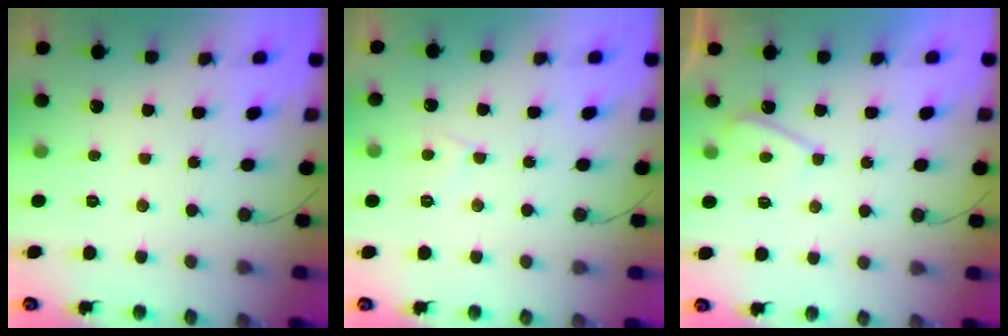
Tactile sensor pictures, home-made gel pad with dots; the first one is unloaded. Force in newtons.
{"total": 3.4, "press": 3.3, "slide": 0.4}
{"total": 2.9, "press": 2.9, "slide": 0.4}